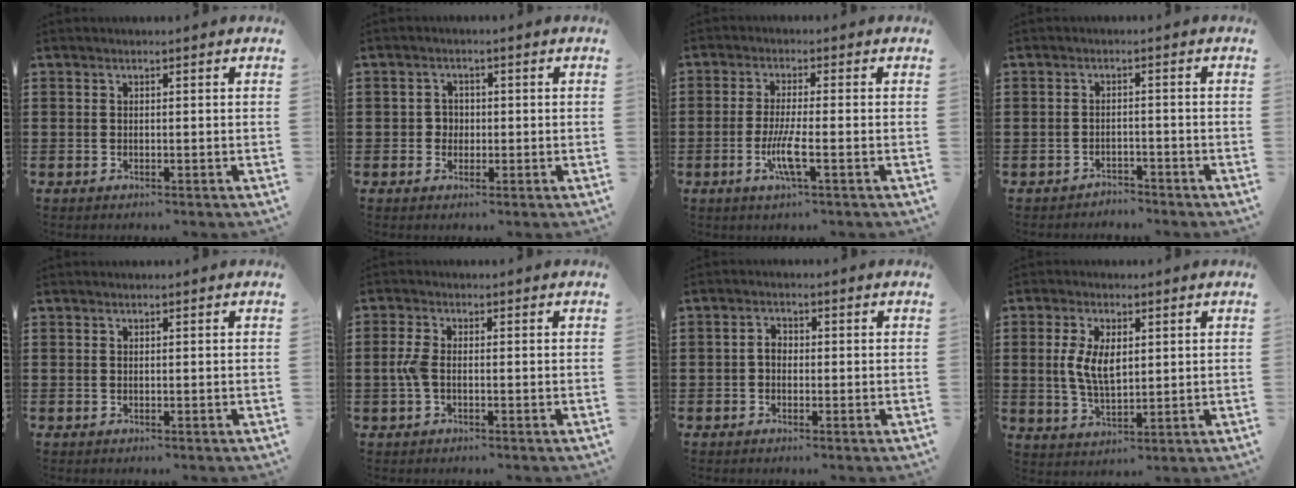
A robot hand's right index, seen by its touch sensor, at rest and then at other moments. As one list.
[{"total": 1.9, "force": [-0.2, 1.8, 0.5], "torque": [-0.014, 0.007, -0.006]}, {"total": 5.4, "force": [-1.7, 0.4, 5.1], "torque": [-0.106, -0.017, -0.035]}, {"total": 2.0, "force": [-2.0, 0.2, -0.5], "torque": [0.002, 0.004, -0.044]}, {"total": 0.0}, {"total": 3.2, "force": [-0.6, 1.4, 2.8], "torque": [-0.075, -0.005, -0.017]}, {"total": 1.8, "force": [-0.3, 1.2, 1.3], "torque": [-0.024, 0.005, -0.007]}, {"total": 6.2, "force": [1.0, 3.1, 5.2], "torque": [-0.113, 0.007, 0.016]}]